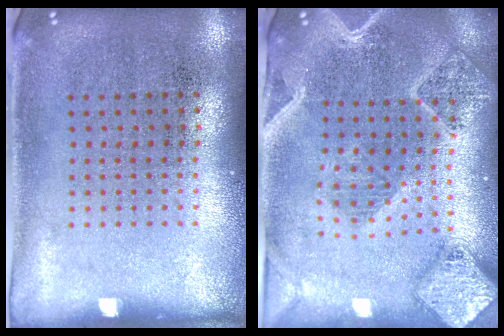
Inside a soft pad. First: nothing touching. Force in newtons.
{"total": 2.8, "press": 2.4, "slide": 1.3}